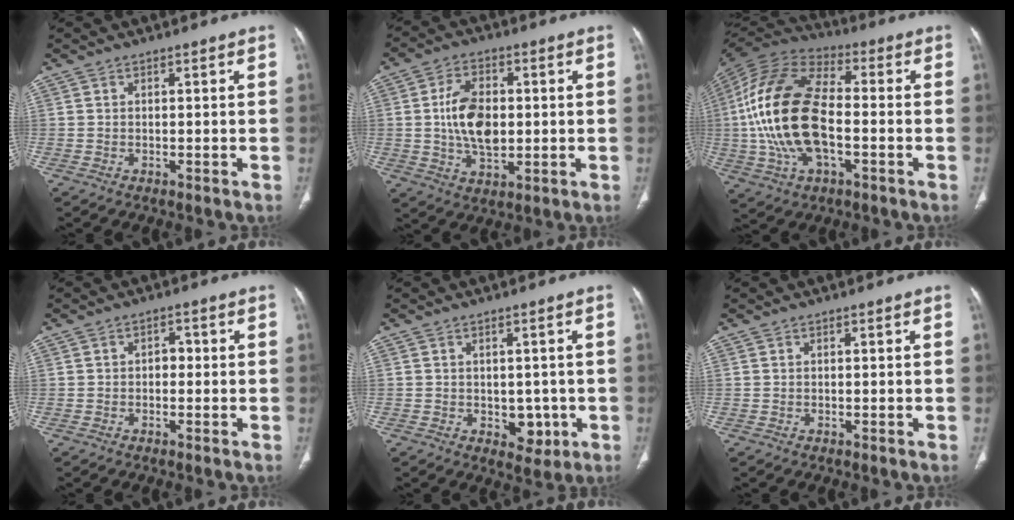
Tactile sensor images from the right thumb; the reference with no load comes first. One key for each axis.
{"total": 10.8, "fx": 0.3, "fy": 6.6, "fz": 8.5, "tx": -0.140, "ty": 0.001, "tz": 0.010}
{"total": 21.8, "fx": -1.9, "fy": 11.4, "fz": 18.5, "tx": -0.383, "ty": 0.020, "tz": -0.036}
{"total": 2.0, "fx": -0.2, "fy": 1.5, "fz": 1.4, "tx": -0.008, "ty": 0.009, "tz": -0.010}
{"total": 4.7, "fx": -0.9, "fy": 3.4, "fz": 3.1, "tx": -0.012, "ty": -0.002, "tz": -0.002}
{"total": 0.0}